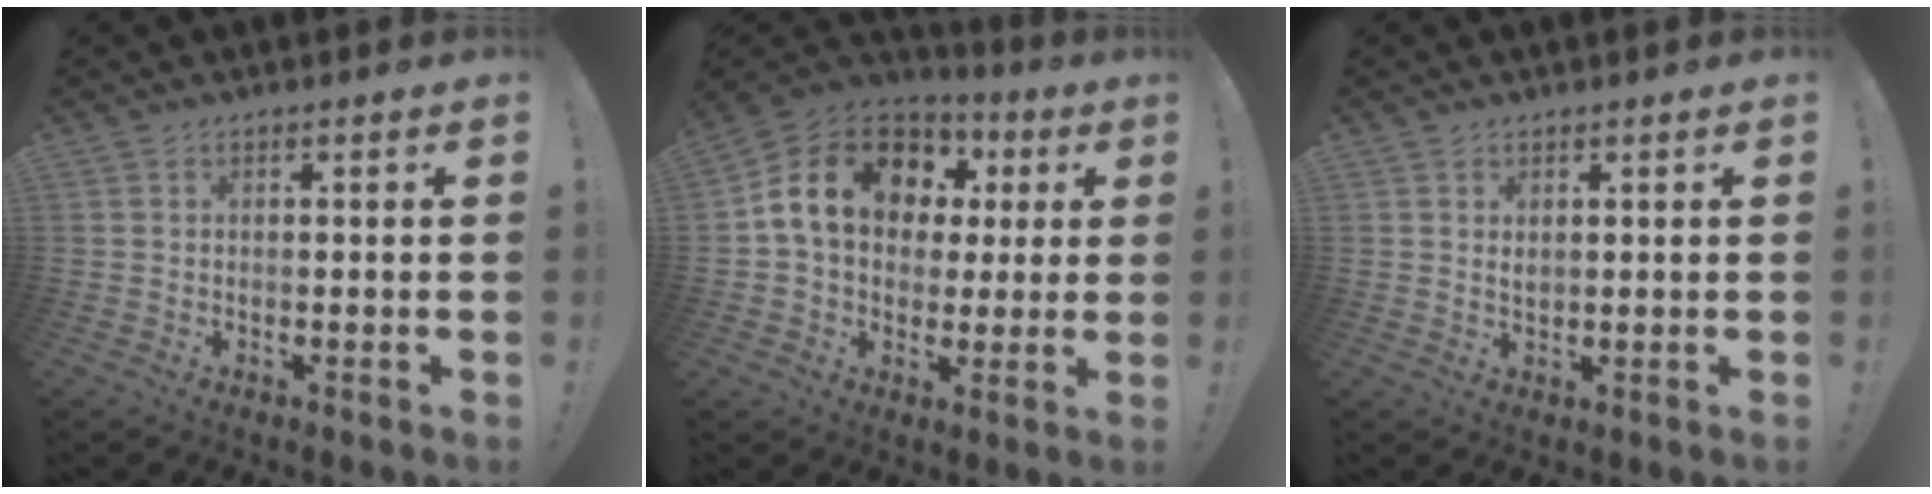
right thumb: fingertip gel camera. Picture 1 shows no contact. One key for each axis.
{"total": 17.6, "fx": 5.8, "fy": 12.9, "fz": 10.5, "tx": -0.167, "ty": -0.008, "tz": 0.117}
{"total": 1.3, "fx": 0.8, "fy": 0.6, "fz": 0.7, "tx": -0.005, "ty": -0.004, "tz": 0.014}